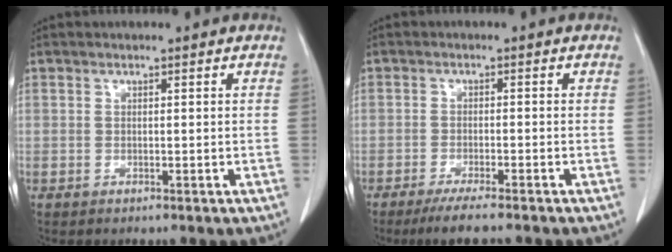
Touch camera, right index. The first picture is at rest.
{"total": 5.3, "force": [-4.3, 0.0, 3.1], "torque": [-0.048, -0.012, -0.068]}